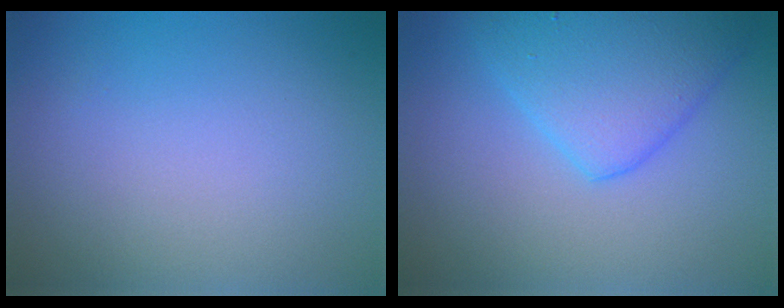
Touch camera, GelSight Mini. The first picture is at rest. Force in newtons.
{"total": 5.0, "press": 5.0, "slide": 0.2}